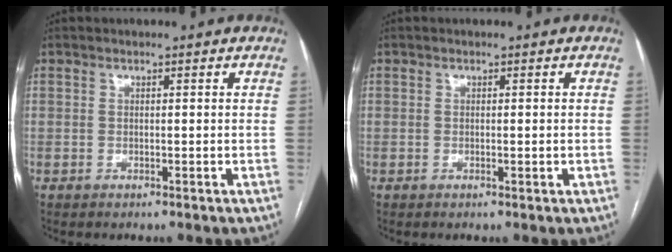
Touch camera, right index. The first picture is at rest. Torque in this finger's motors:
{"motor_torque": [-0.34, 0.44, 0.00, 0.01]}